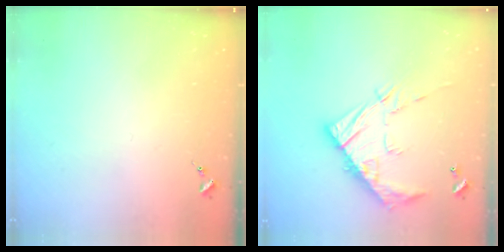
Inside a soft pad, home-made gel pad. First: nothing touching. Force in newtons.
{"total": 15.0, "press": 15.0, "slide": 1.0}